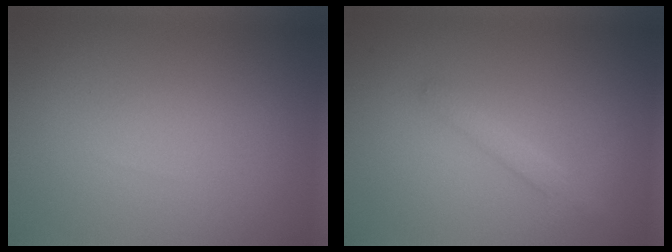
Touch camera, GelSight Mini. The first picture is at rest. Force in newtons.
{"total": 1.8, "press": 1.8, "slide": 0.1}